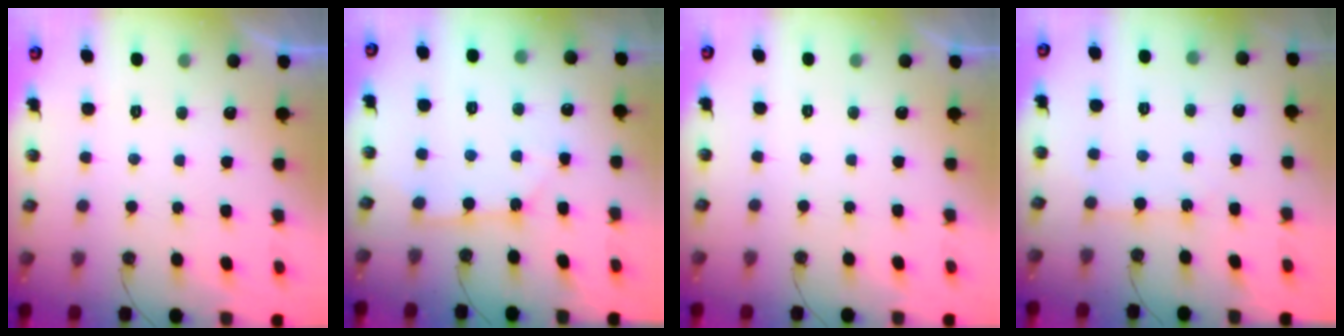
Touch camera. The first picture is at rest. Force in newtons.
{"total": 2.7, "press": 2.7, "slide": 0.3}
{"total": 0.0}
{"total": 4.6, "press": 4.6, "slide": 0.6}